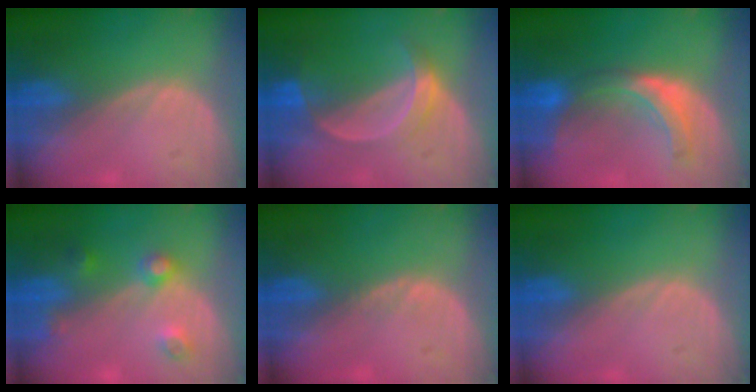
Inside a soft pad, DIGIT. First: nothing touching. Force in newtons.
{"total": 5.1, "press": 4.8, "slide": 2.0}
{"total": 7.4, "press": 6.8, "slide": 2.9}
{"total": 4.5, "press": 4.0, "slide": 2.1}
{"total": 0.7, "press": 0.6, "slide": 0.3}
{"total": 0.0}